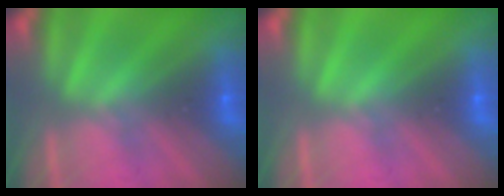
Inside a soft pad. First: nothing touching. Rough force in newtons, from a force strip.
{"total": 0.0}